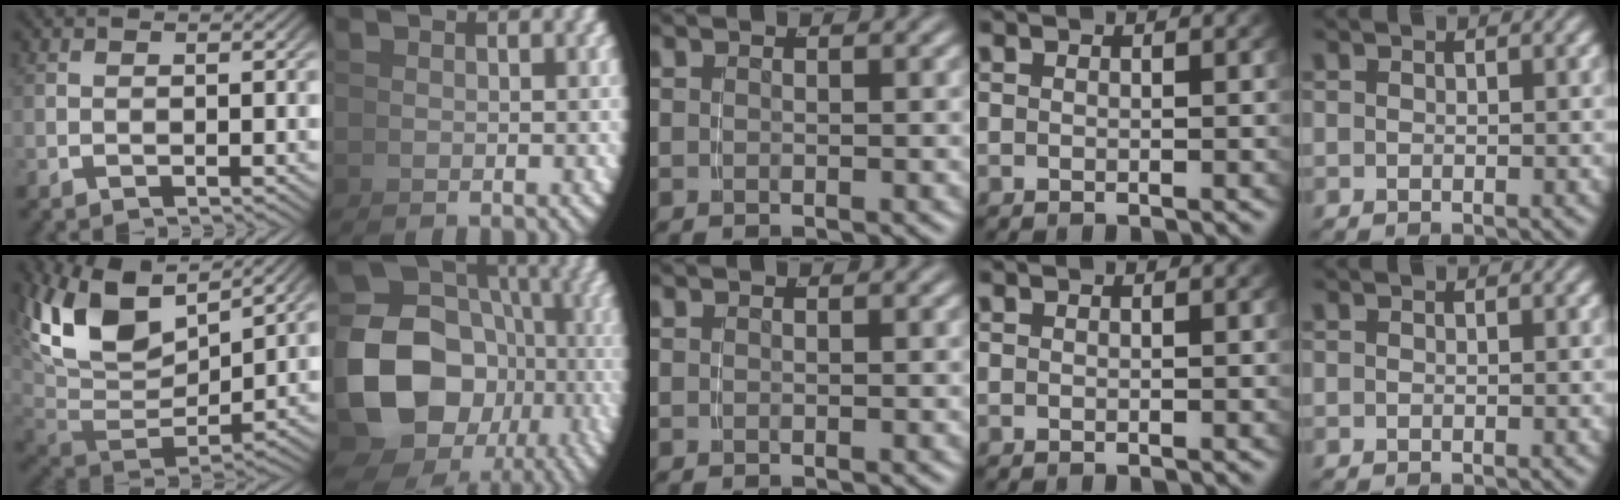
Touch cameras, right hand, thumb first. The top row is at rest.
{"thumb": {"total": 11.8, "force": [3.6, 7.1, 8.8], "torque": [-0.202, -0.026, 0.076]}, "index": {"total": 16.4, "force": [-2.5, 13.2, 9.4], "torque": [-0.214, -0.072, -0.018]}}